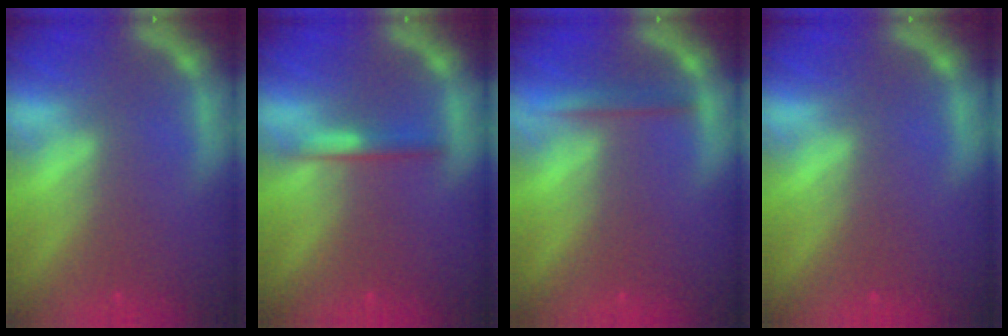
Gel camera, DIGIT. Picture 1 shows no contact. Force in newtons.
{"total": 1.9}
{"total": 2.0}
{"total": 0.0}